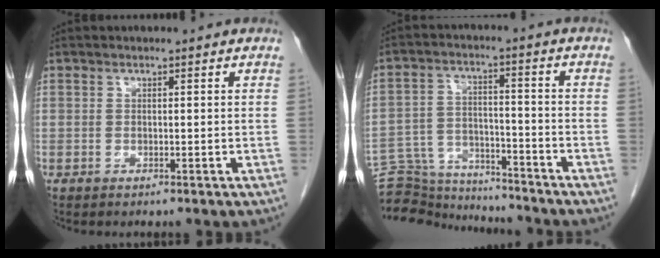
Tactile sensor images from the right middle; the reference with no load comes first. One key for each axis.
{"total": 14.1, "fx": -13.7, "fy": 2.6, "fz": 2.2, "tx": -0.040, "ty": 0.031, "tz": -0.213}